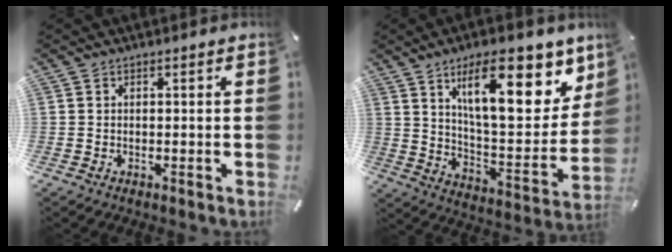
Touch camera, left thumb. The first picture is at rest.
{"total": 22.5, "force": [12.0, 8.9, 16.8], "torque": [-0.246, -0.061, 0.189]}